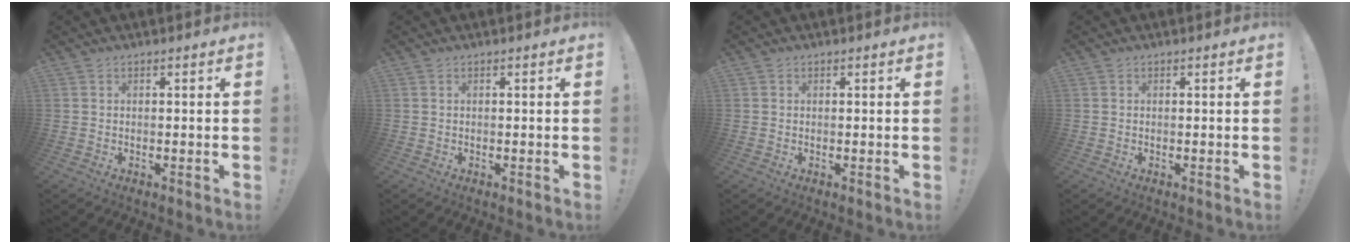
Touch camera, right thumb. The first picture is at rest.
{"total": 0.0}
{"total": 0.0}
{"total": 0.0}